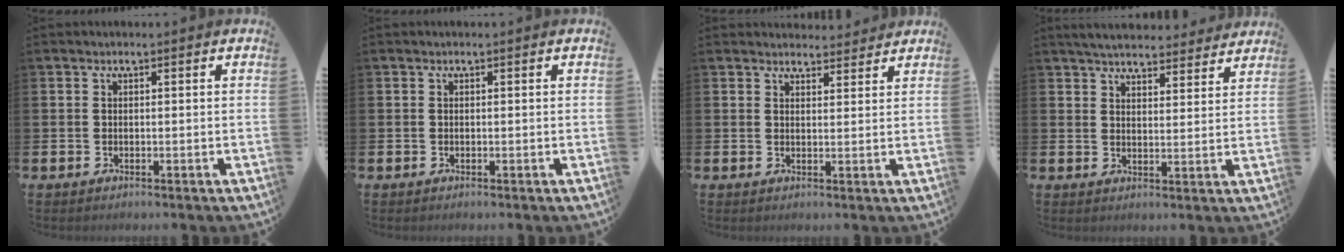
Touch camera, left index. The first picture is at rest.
{"total": 0.0}
{"total": 2.9, "force": [2.8, 0.6, -0.1], "torque": [0.006, -0.018, 0.050]}
{"total": 4.9, "force": [4.8, 0.8, 0.7], "torque": [-0.028, -0.026, 0.084]}